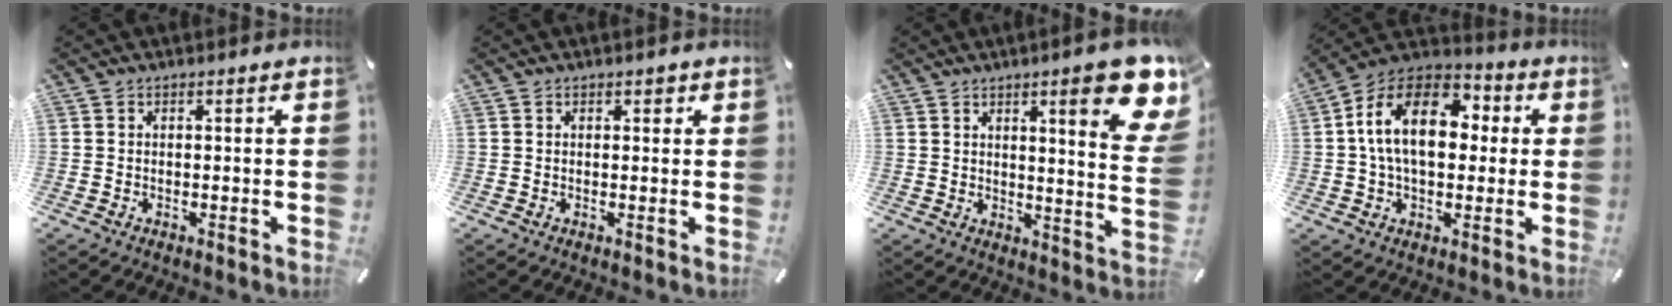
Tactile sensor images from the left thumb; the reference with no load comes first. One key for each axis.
{"total": 1.0, "fx": 0.4, "fy": 0.7, "fz": 0.5, "tx": -0.002, "ty": 0.001, "tz": 0.006}
{"total": 15.2, "fx": 8.2, "fy": 3.3, "fz": 12.3, "tx": -0.162, "ty": -0.052, "tz": 0.125}
{"total": 16.6, "fx": 2.3, "fy": 10.9, "fz": 12.3, "tx": -0.240, "ty": 0.008, "tz": 0.036}